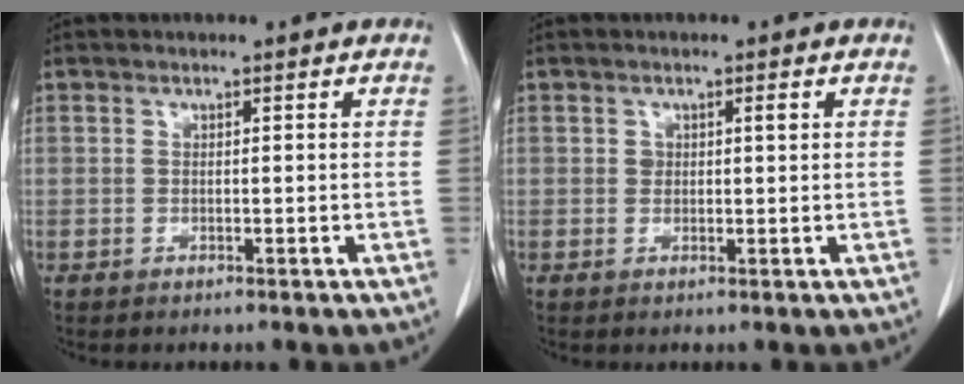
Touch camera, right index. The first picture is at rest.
{"total": 1.3, "force": [0.5, 0.7, 1.0], "torque": [-0.016, 0.003, 0.010]}